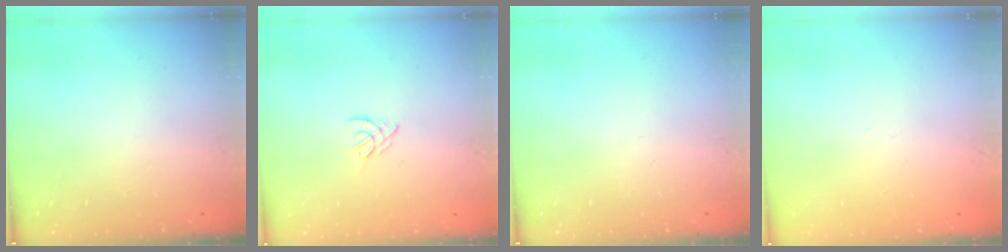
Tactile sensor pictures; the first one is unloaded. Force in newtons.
{"total": 4.3, "press": 4.2, "slide": 0.7}
{"total": 0.0}
{"total": 0.0}